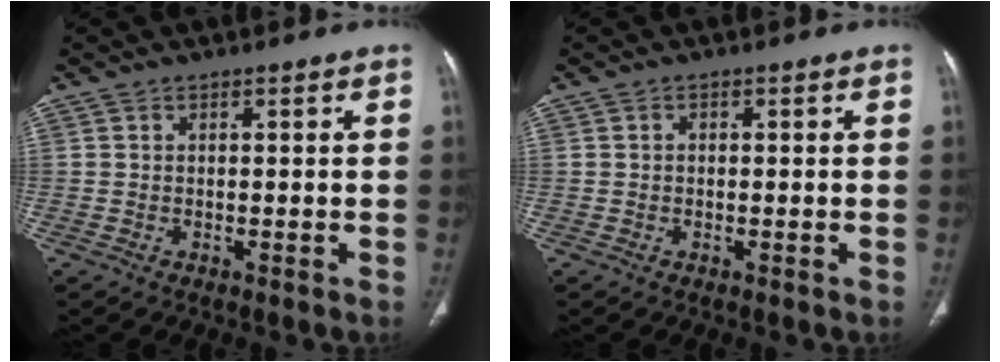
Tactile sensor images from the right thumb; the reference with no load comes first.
{"total": 0.5, "force": [0.0, 0.4, 0.2], "torque": [0.003, 0.001, -0.002]}